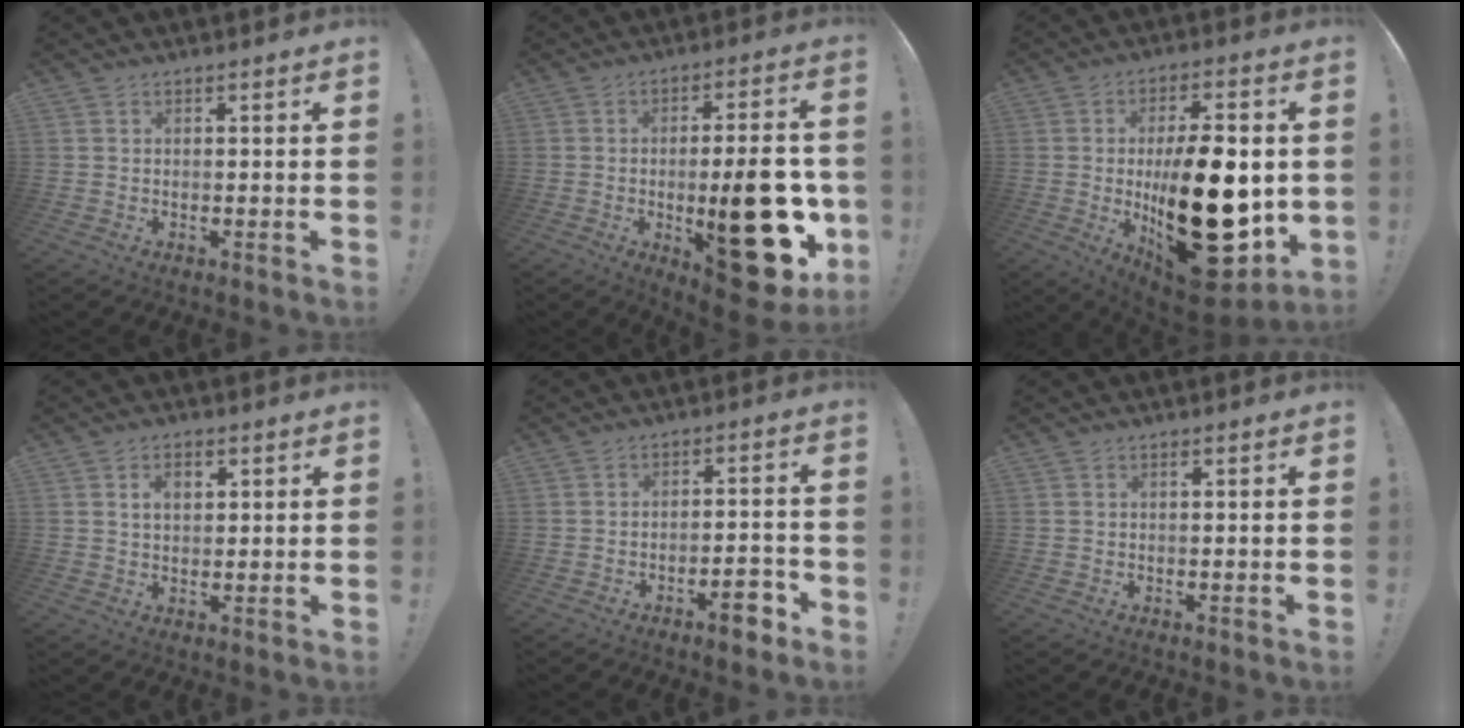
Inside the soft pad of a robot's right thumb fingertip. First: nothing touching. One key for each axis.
{"total": 25.5, "fx": -5.0, "fy": 9.6, "fz": 23.1, "tx": -0.302, "ty": 0.014, "tz": -0.061}
{"total": 29.1, "fx": -2.5, "fy": 12.8, "fz": 26.0, "tx": -0.425, "ty": -0.009, "tz": -0.025}
{"total": 4.4, "fx": 1.4, "fy": 2.9, "fz": 3.0, "tx": -0.037, "ty": -0.001, "tz": 0.020}
{"total": 6.2, "fx": -4.1, "fy": 1.9, "fz": 4.3, "tx": -0.052, "ty": 0.021, "tz": -0.068}
{"total": 0.0}